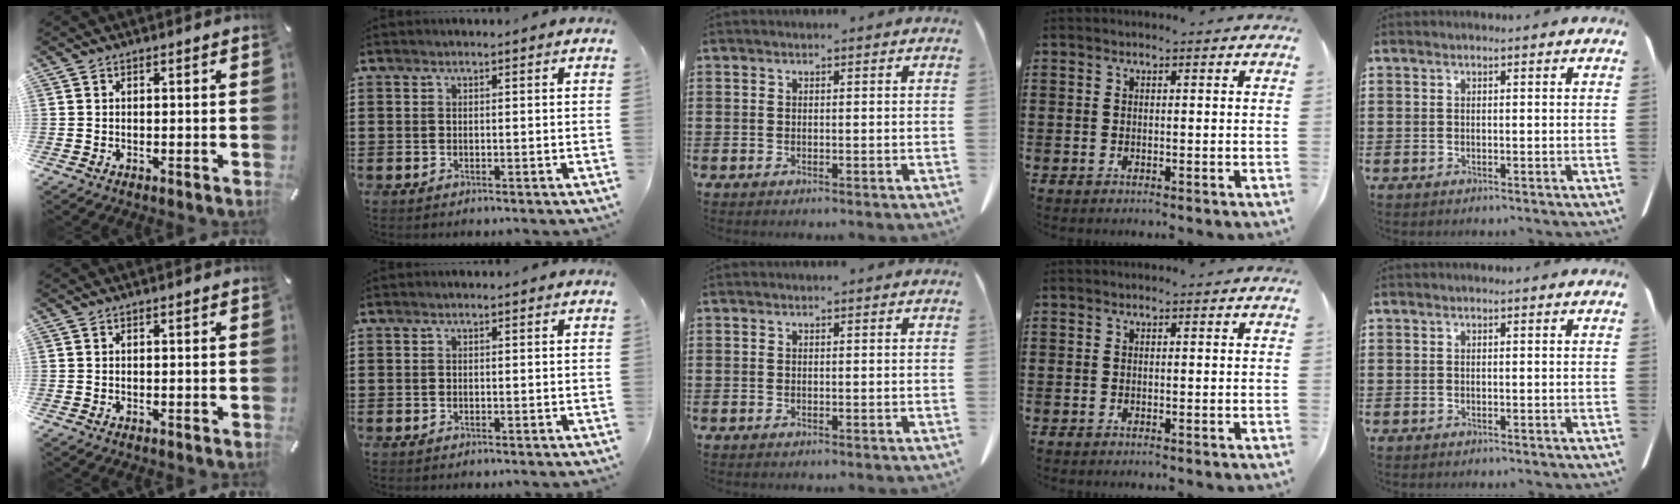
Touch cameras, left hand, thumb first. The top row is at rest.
{}